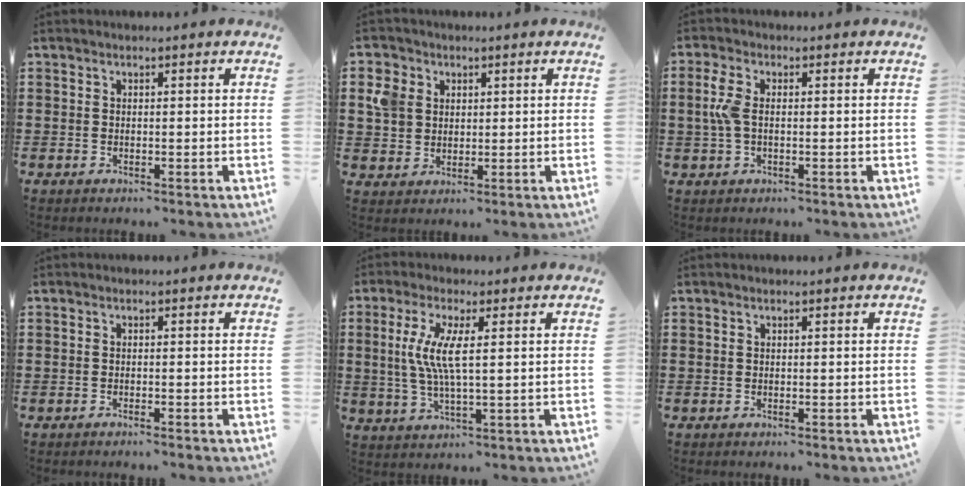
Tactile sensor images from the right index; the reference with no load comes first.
{"total": 5.5, "force": [1.8, 4.8, 2.0], "torque": [-0.065, 0.015, 0.032]}
{"total": 4.4, "force": [0.0, 2.2, 3.9], "torque": [-0.106, -0.003, -0.010]}
{"total": 0.6, "force": [-0.6, -0.2, 0.2], "torque": [-0.005, -0.002, -0.011]}
{"total": 6.7, "force": [1.1, 0.9, 6.6], "torque": [-0.148, -0.012, 0.010]}
{"total": 0.0}